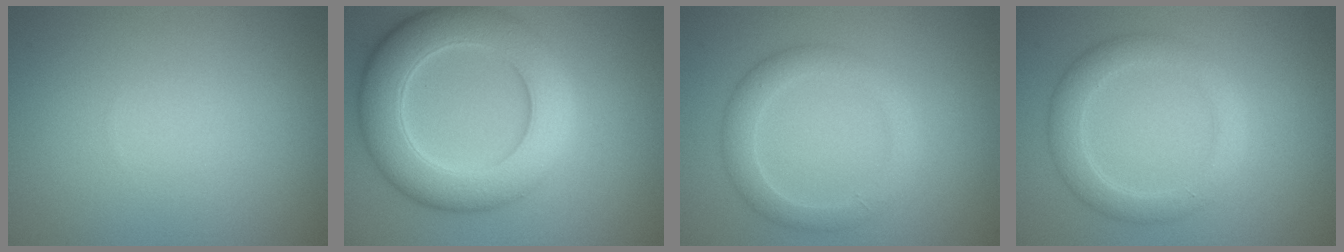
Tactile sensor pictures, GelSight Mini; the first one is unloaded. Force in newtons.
{"total": 8.5, "press": 8.5, "slide": 0.3}
{"total": 2.9, "press": 2.9, "slide": 0.1}
{"total": 3.3, "press": 3.3, "slide": 0.0}